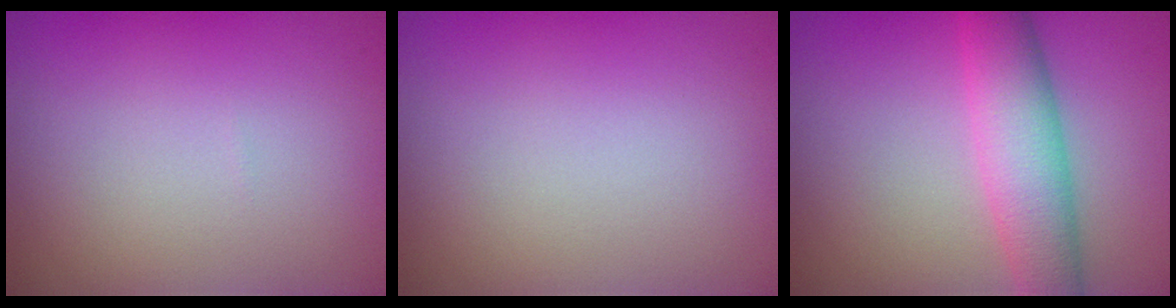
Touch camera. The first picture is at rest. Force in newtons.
{"total": 0.0}
{"total": 6.1, "press": 6.1, "slide": 0.1}